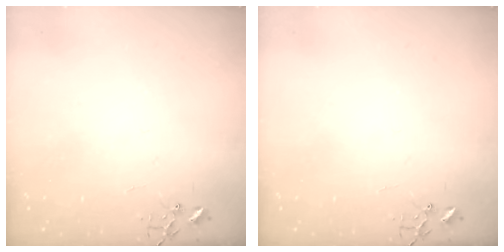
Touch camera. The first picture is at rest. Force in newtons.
{"total": 0.0}